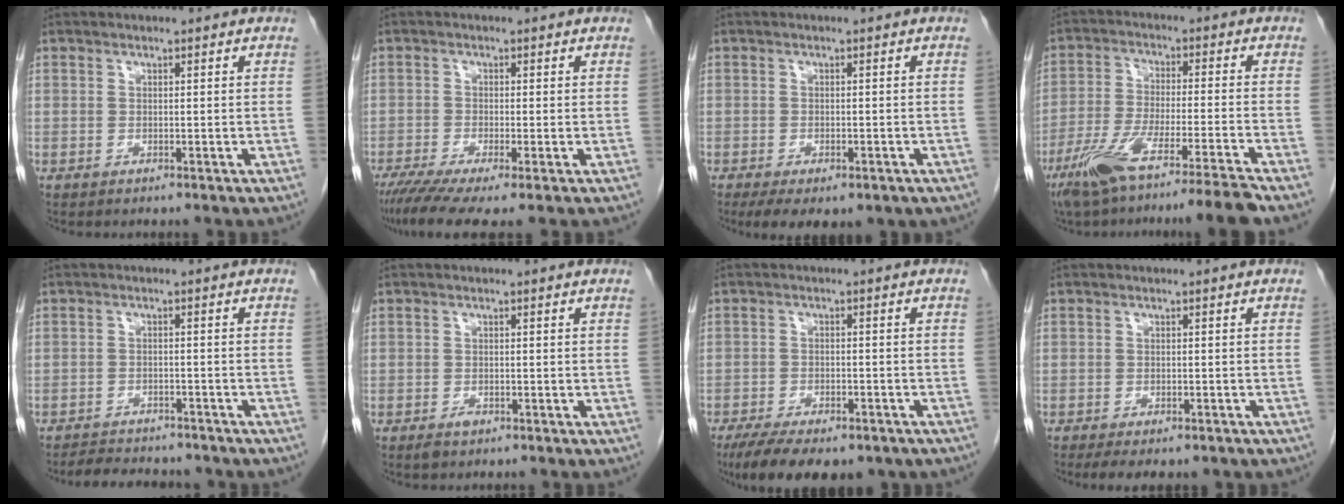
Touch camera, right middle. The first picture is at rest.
{"total": 6.8, "force": [-4.7, 0.6, 4.9], "torque": [-0.082, -0.015, -0.082]}
{"total": 8.7, "force": [-5.5, 4.0, 5.4], "torque": [-0.079, -0.009, -0.073]}
{"total": 13.3, "force": [-10.2, -1.5, 8.4], "torque": [-0.146, -0.032, -0.171]}
{"total": 8.8, "force": [-7.9, 2.7, 2.9], "torque": [-0.049, 0.001, -0.103]}
{"total": 1.3, "force": [-0.9, 0.6, 0.8], "torque": [-0.015, 0.000, -0.011]}
{"total": 14.8, "force": [-10.8, 6.0, 8.2], "torque": [-0.154, -0.015, -0.149]}
{"total": 8.4, "force": [-6.4, 3.3, 4.2], "torque": [-0.054, -0.002, -0.077]}